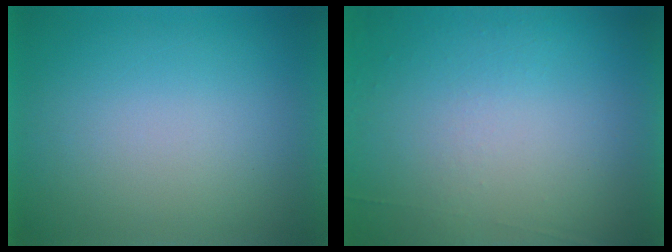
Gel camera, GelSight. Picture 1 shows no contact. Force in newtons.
{"total": 5.9}